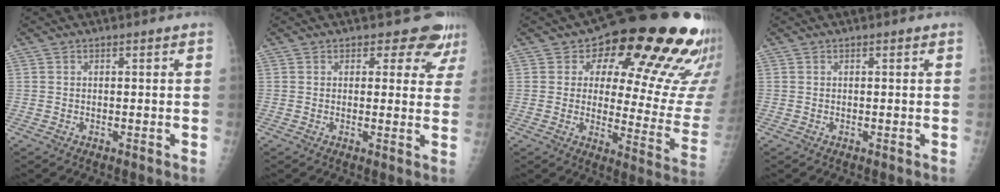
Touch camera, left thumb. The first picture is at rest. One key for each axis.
{"total": 6.3, "fx": 5.1, "fy": 3.5, "fz": 1.3, "tx": 0.027, "ty": -0.025, "tz": 0.040}
{"total": 22.8, "fx": 13.3, "fy": 9.8, "fz": 15.8, "tx": -0.156, "ty": -0.076, "tz": 0.166}
{"total": 0.0}